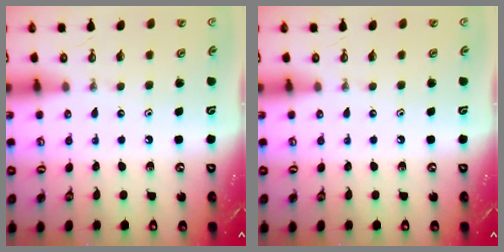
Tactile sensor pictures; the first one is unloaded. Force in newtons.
{"total": 0.0}